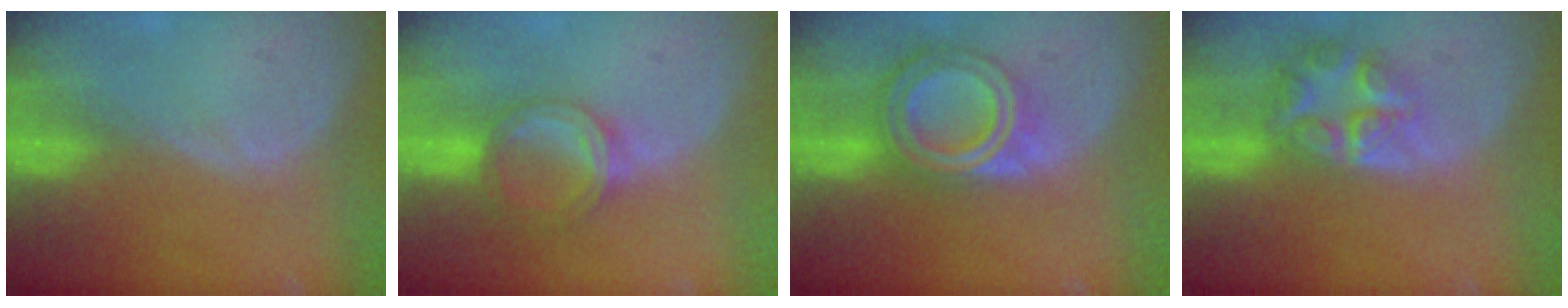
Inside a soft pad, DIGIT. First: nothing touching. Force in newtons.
{"total": 5.3, "press": 5.0, "slide": 1.7}
{"total": 8.0, "press": 8.0, "slide": 0.5}
{"total": 7.9, "press": 6.9, "slide": 3.8}